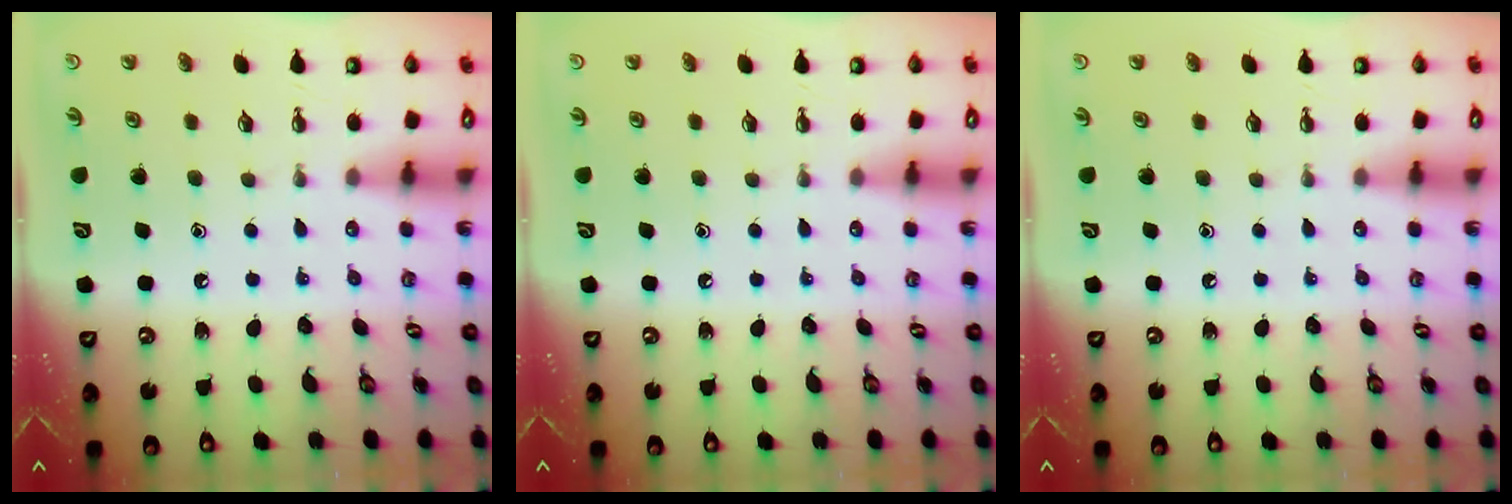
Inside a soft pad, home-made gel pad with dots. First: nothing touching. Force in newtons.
{"total": 0.0}
{"total": 0.0}